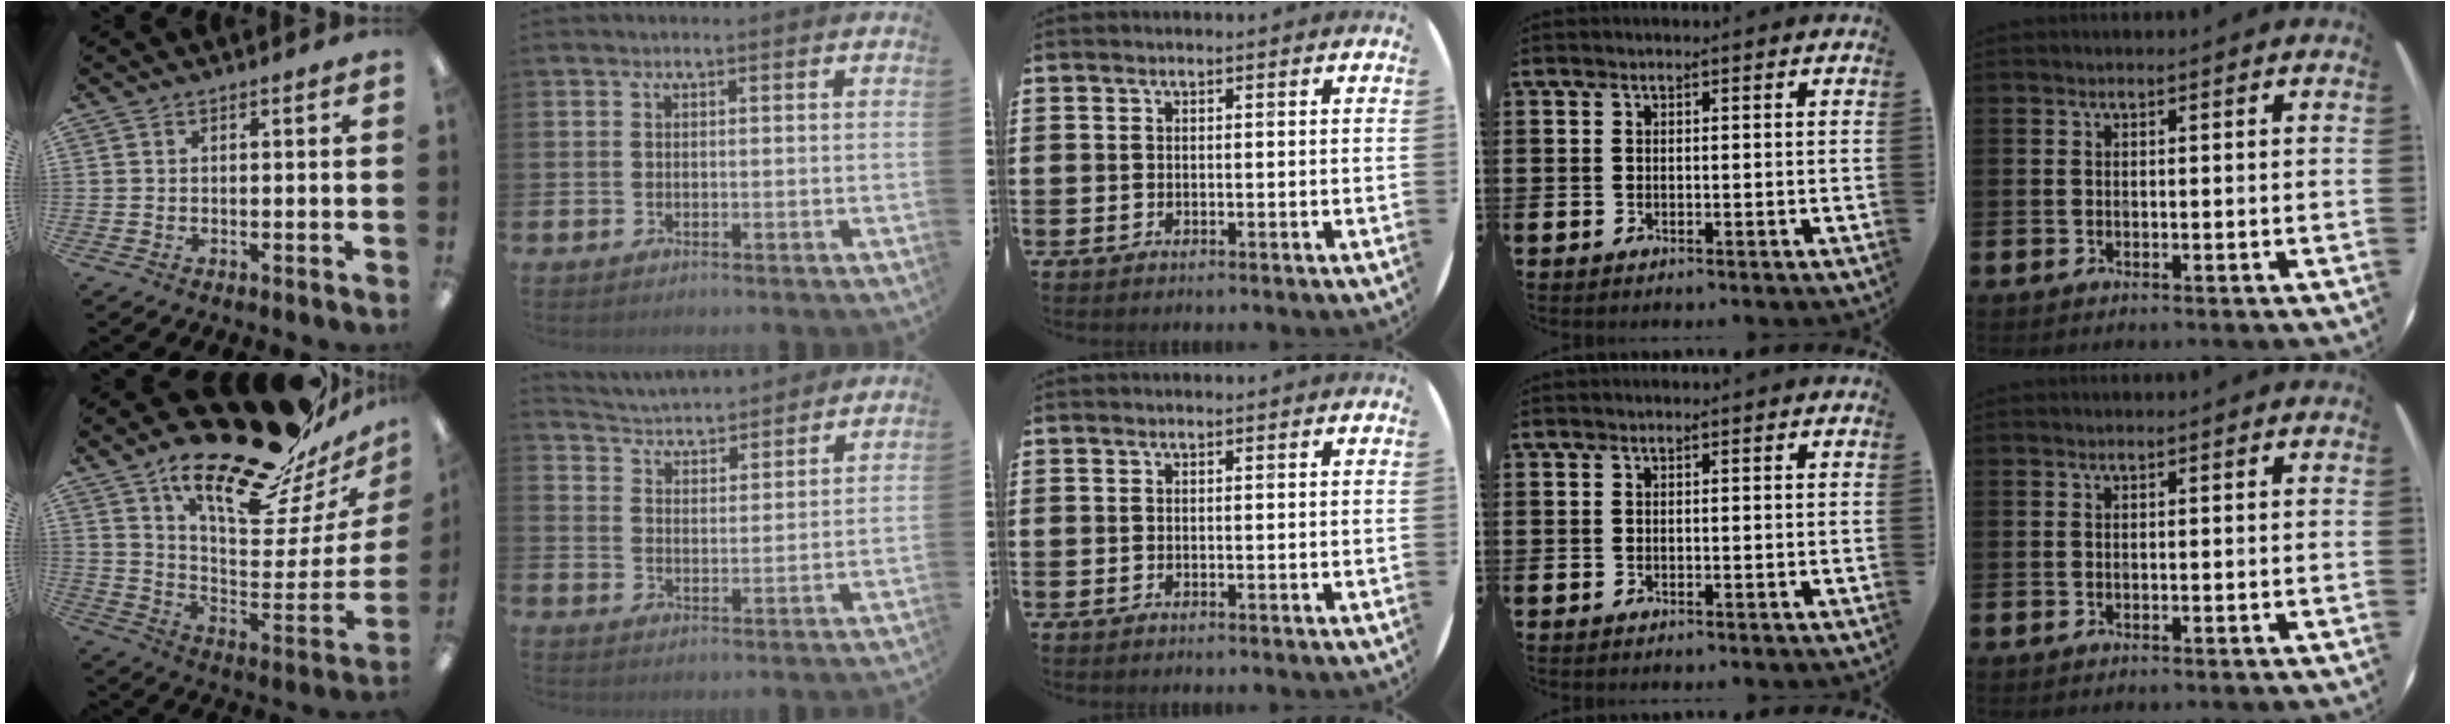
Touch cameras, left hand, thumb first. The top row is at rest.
{"thumb": {"total": 24.6, "force": [20.0, 7.1, 12.6], "torque": [-0.169, -0.152, 0.329]}, "index": {"total": 4.4, "force": [4.3, 0.7, -0.1], "torque": [-0.027, -0.035, 0.074]}}